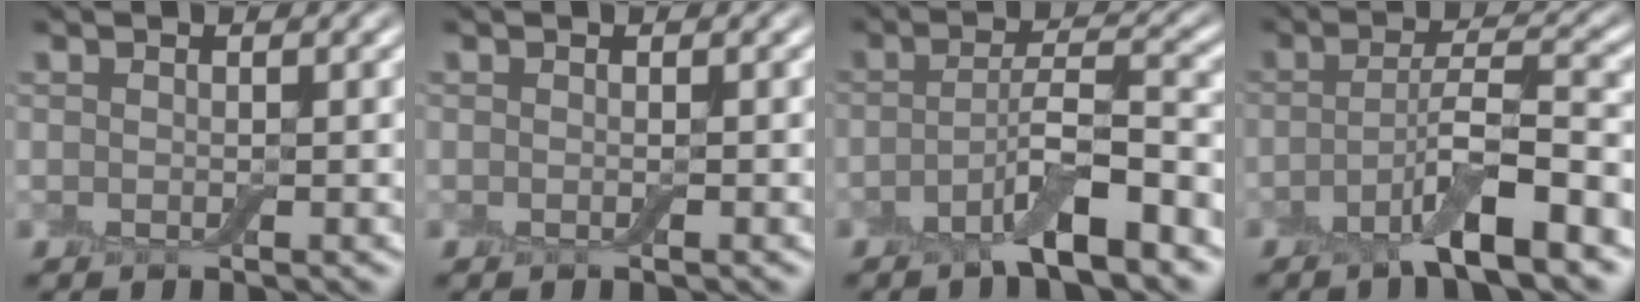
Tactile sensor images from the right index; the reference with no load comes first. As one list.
[{"total": 0.0}, {"total": 5.6, "force": [-3.2, 1.1, 4.4], "torque": [-0.073, 0.008, -0.061]}, {"total": 6.2, "force": [-3.3, 1.0, 5.1], "torque": [-0.084, 0.008, -0.064]}]